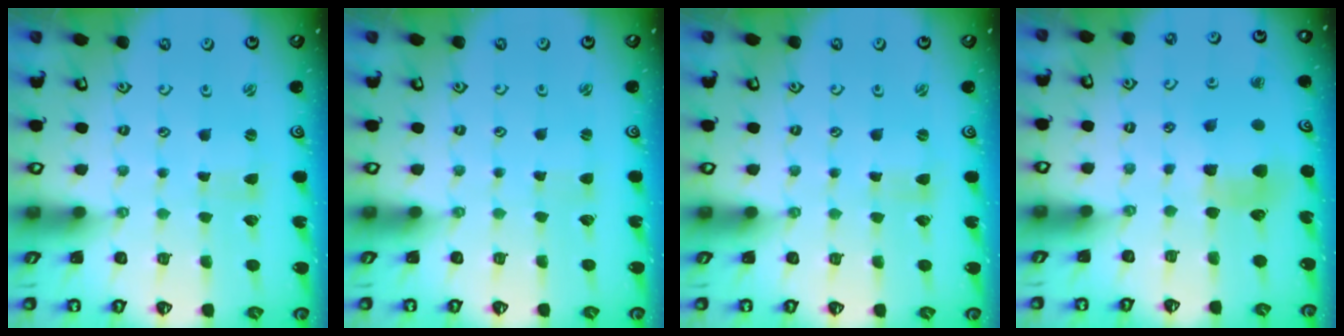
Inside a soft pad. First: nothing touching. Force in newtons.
{"total": 0.6, "press": 0.6, "slide": 0.1}
{"total": 0.0}
{"total": 7.5, "press": 7.4, "slide": 0.9}